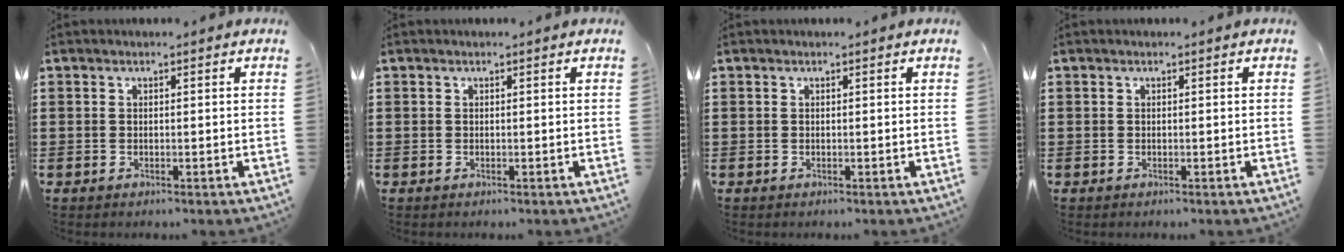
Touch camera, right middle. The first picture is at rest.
{"total": 0.0}
{"total": 0.0}
{"total": 0.0}